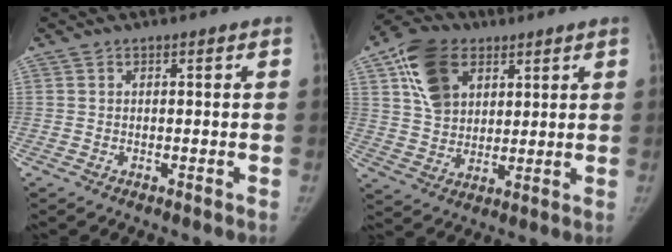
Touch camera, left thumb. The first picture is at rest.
{"total": 13.1, "force": [5.5, 9.3, 7.4], "torque": [-0.111, -0.008, 0.101]}